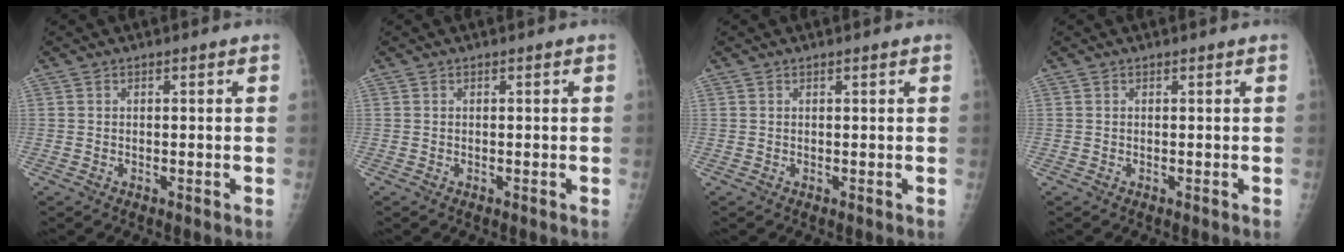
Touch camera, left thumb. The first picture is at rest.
{"total": 0.0}
{"total": 0.6, "force": [0.3, 0.0, 0.5], "torque": [-0.008, 0.002, 0.004]}
{"total": 0.0}